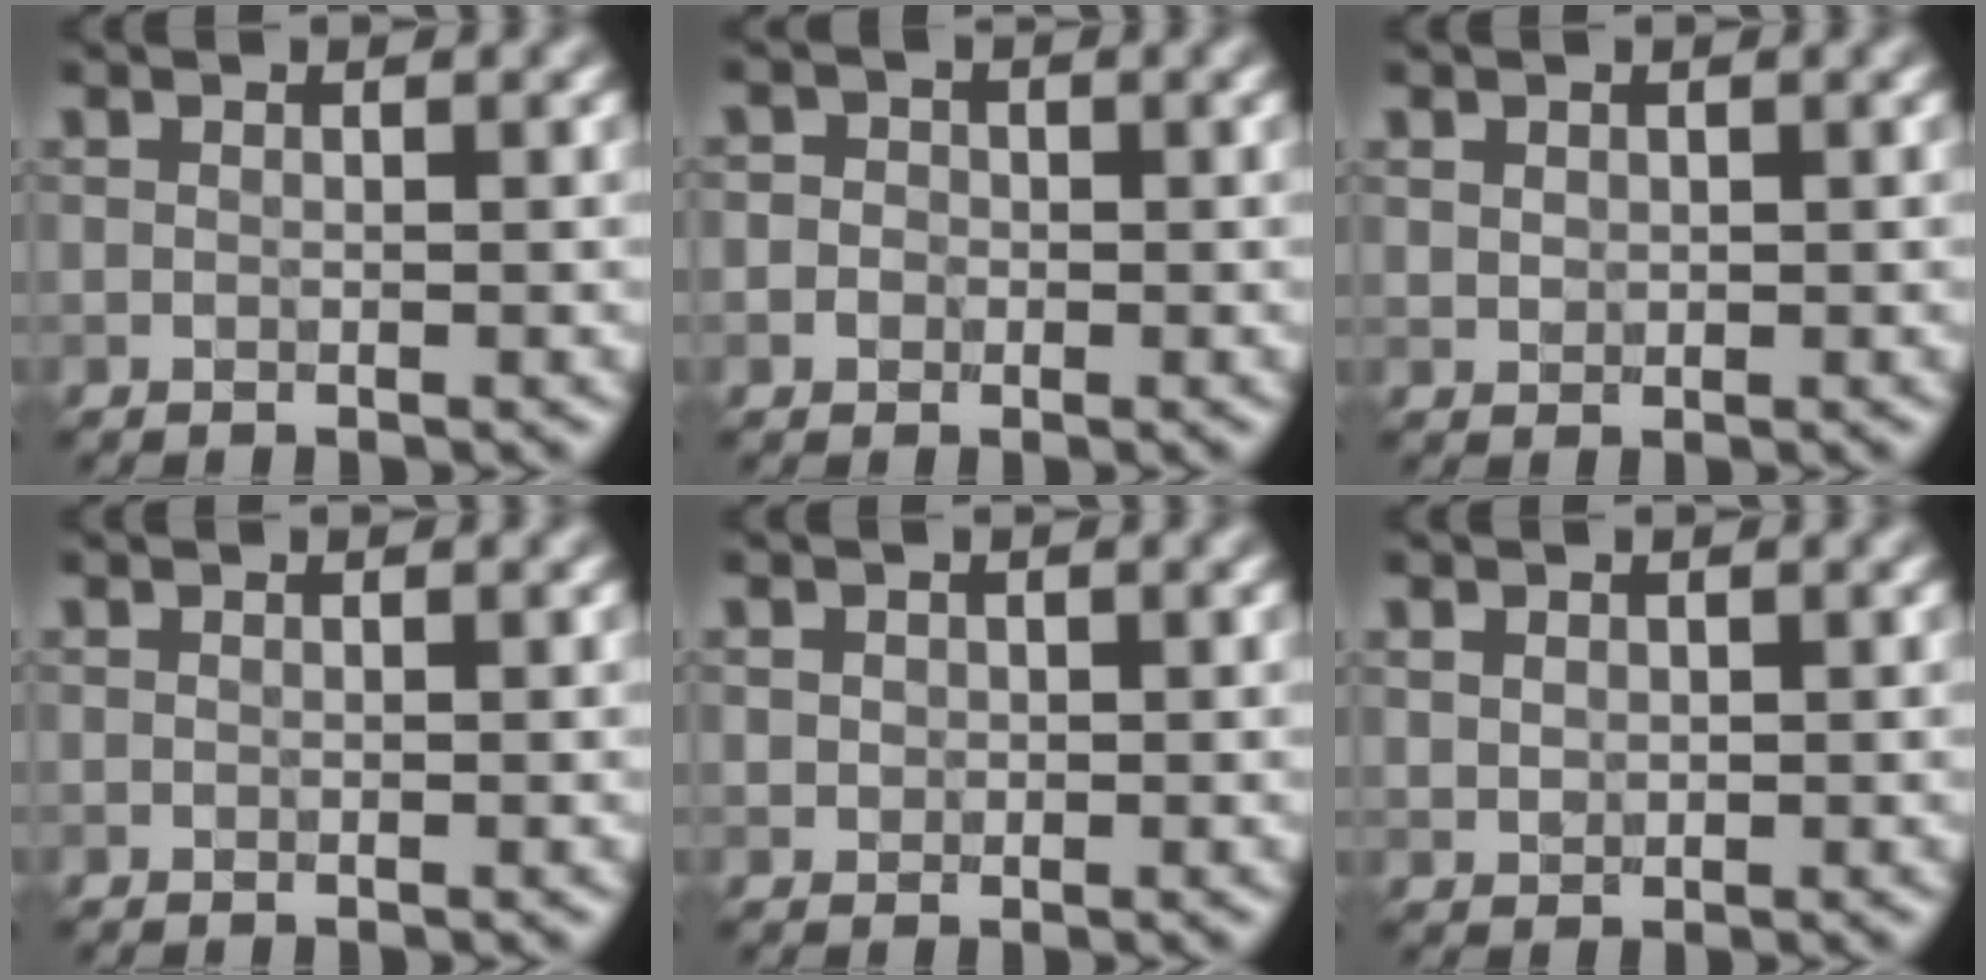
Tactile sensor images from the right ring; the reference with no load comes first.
{"total": 2.5, "force": [0.3, 2.3, 1.0], "torque": [0.008, 0.016, -0.021]}
{"total": 0.9, "force": [0.4, 0.7, 0.3], "torque": [-0.005, -0.003, 0.012]}
{"total": 0.0}
{"total": 0.9, "force": [0.2, 0.8, 0.2], "torque": [0.002, -0.004, 0.006]}
{"total": 1.2, "force": [0.5, 1.0, 0.5], "torque": [-0.011, -0.002, 0.013]}